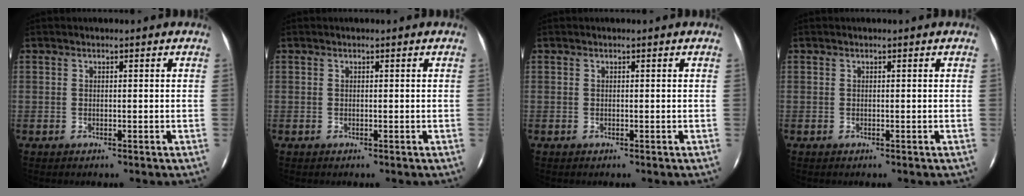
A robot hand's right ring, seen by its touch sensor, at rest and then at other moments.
{"total": 0.0}
{"total": 0.0}
{"total": 0.0}